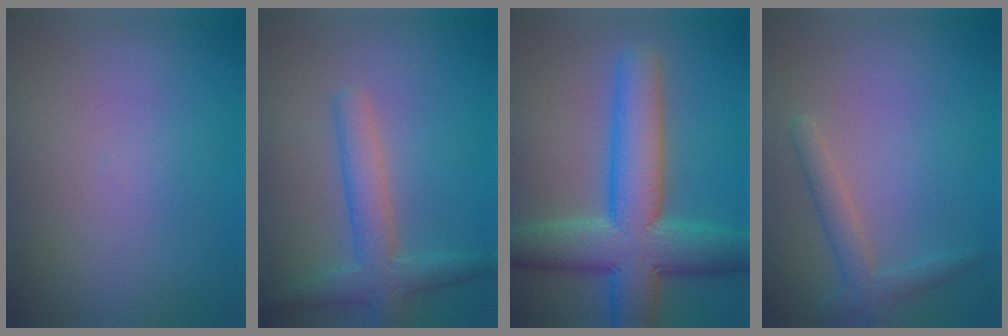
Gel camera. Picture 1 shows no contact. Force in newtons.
{"total": 3.9, "press": 3.9, "slide": 0.1}
{"total": 10.1, "press": 10.1, "slide": 0.4}
{"total": 2.2, "press": 2.2, "slide": 0.1}